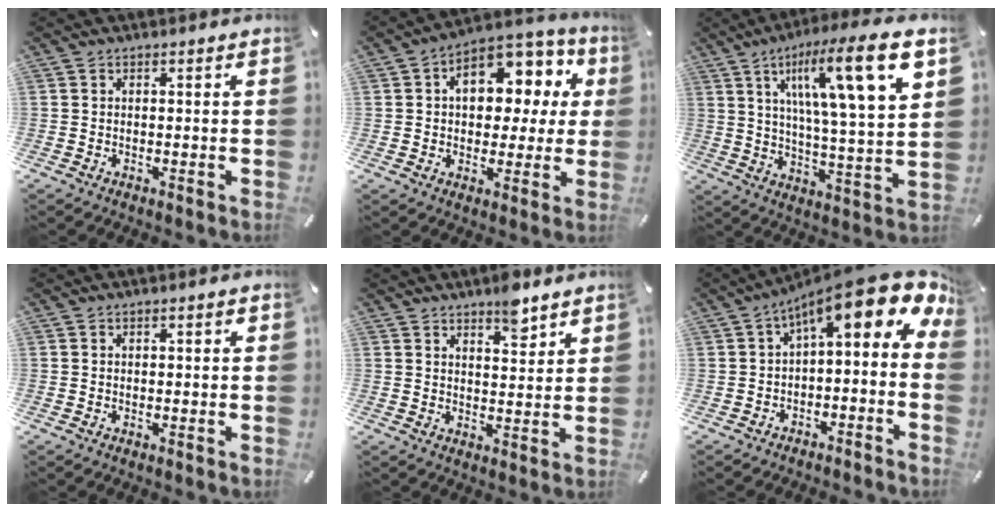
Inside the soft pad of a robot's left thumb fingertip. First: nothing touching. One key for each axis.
{"total": 12.3, "fx": 2.9, "fy": 8.7, "fz": 8.3, "tx": -0.116, "ty": -0.015, "tz": 0.051}
{"total": 17.9, "fx": 9.2, "fy": 3.7, "fz": 15.0, "tx": -0.236, "ty": -0.040, "tz": 0.134}
{"total": 0.6, "fx": 0.3, "fy": 0.4, "fz": 0.4, "tx": -0.008, "ty": 0.004, "tz": 0.004}
{"total": 6.2, "fx": 5.1, "fy": 2.1, "fz": 2.8, "tx": -0.018, "ty": -0.040, "tz": 0.084}
{"total": 13.0, "fx": 6.5, "fy": 4.2, "fz": 10.5, "tx": -0.159, "ty": -0.053, "tz": 0.107}